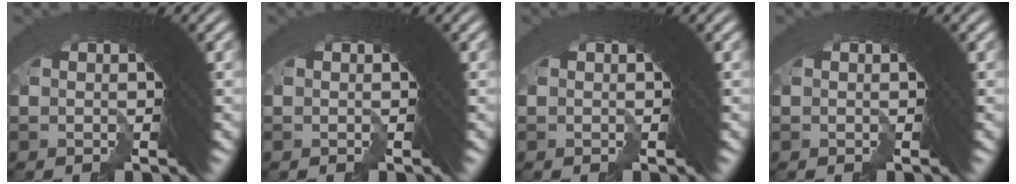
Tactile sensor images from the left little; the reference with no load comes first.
{"total": 0.0}
{"total": 0.0}
{"total": 0.0}